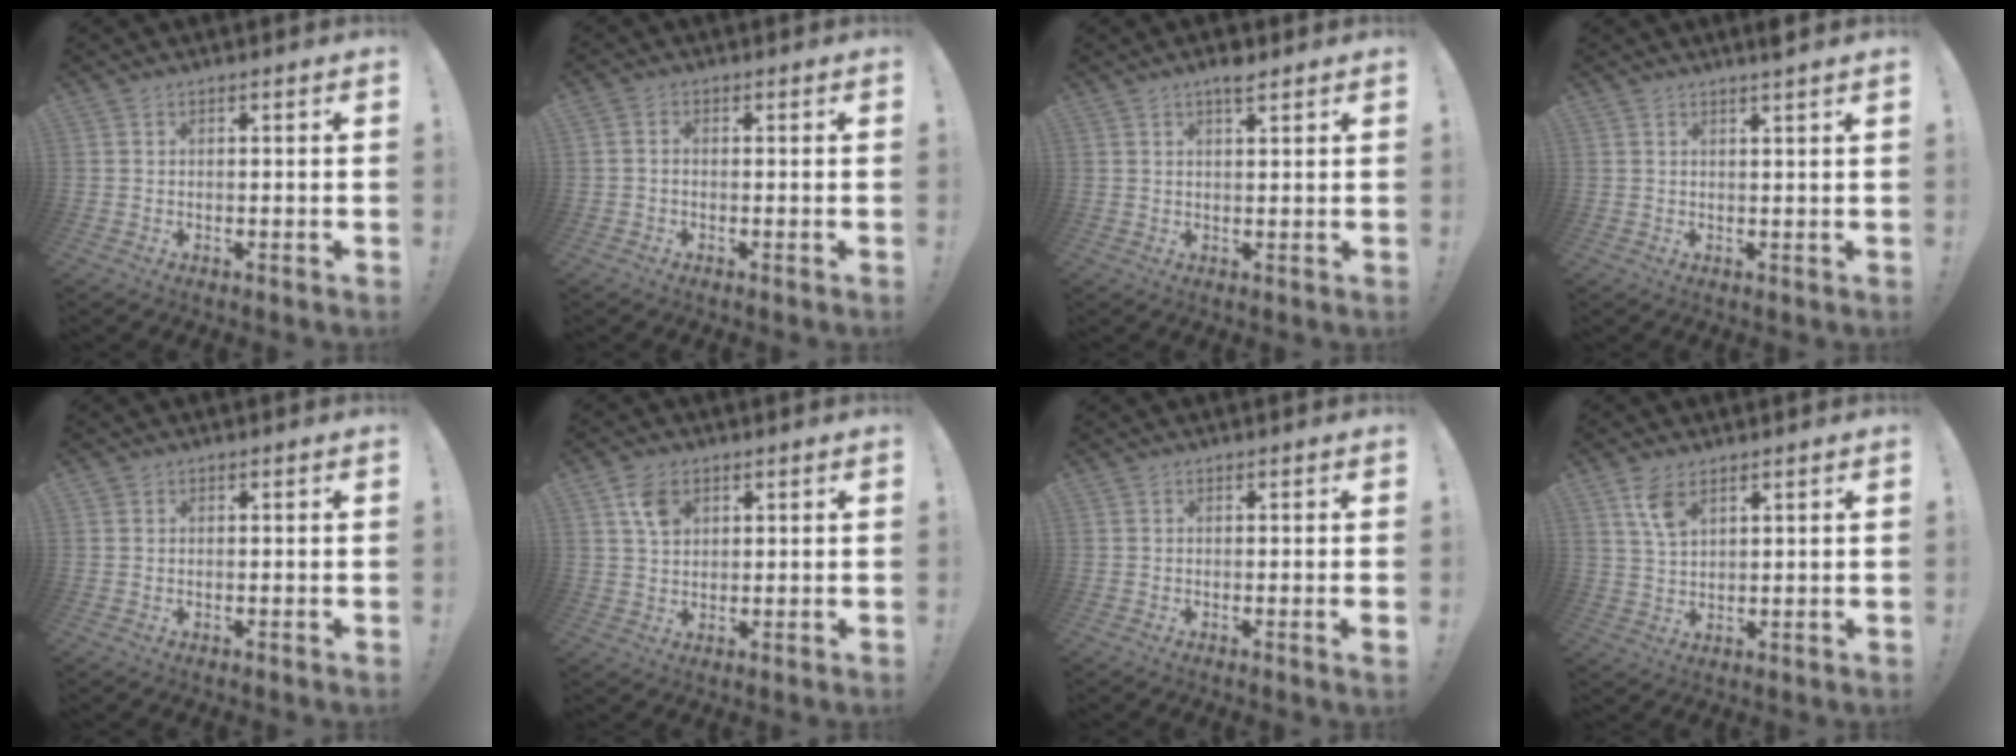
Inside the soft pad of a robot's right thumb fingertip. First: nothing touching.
{"total": 1.1, "force": [-0.4, 0.7, 0.8], "torque": [-0.016, 0.005, -0.006]}
{"total": 3.5, "force": [2.6, 0.6, 2.2], "torque": [-0.028, -0.015, 0.039]}
{"total": 2.4, "force": [1.9, -0.7, 1.4], "torque": [-0.015, -0.012, 0.029]}
{"total": 0.6, "force": [0.3, 0.4, -0.3], "torque": [0.009, 0.000, 0.005]}
{"total": 6.1, "force": [2.8, 4.3, 3.2], "torque": [-0.055, -0.001, 0.055]}
{"total": 1.2, "force": [-0.1, -0.2, 1.2], "torque": [-0.027, 0.001, -0.002]}
{"total": 6.3, "force": [3.7, 3.0, 4.2], "torque": [-0.079, -0.012, 0.069]}